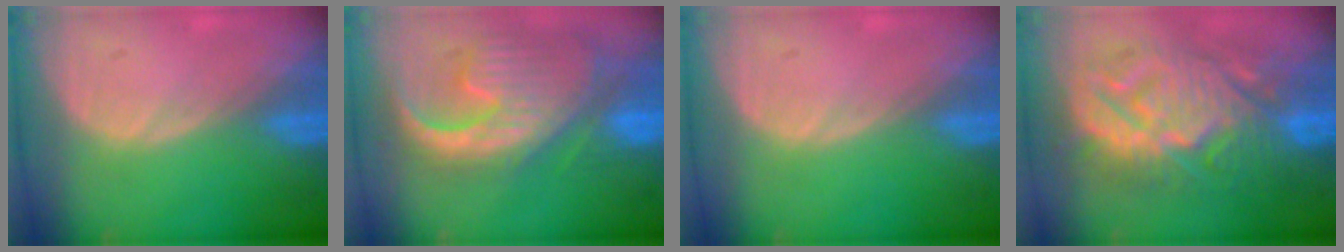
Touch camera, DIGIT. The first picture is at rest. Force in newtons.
{"total": 13.2, "press": 11.4, "slide": 6.7}
{"total": 0.0}
{"total": 13.4, "press": 13.3, "slide": 1.4}